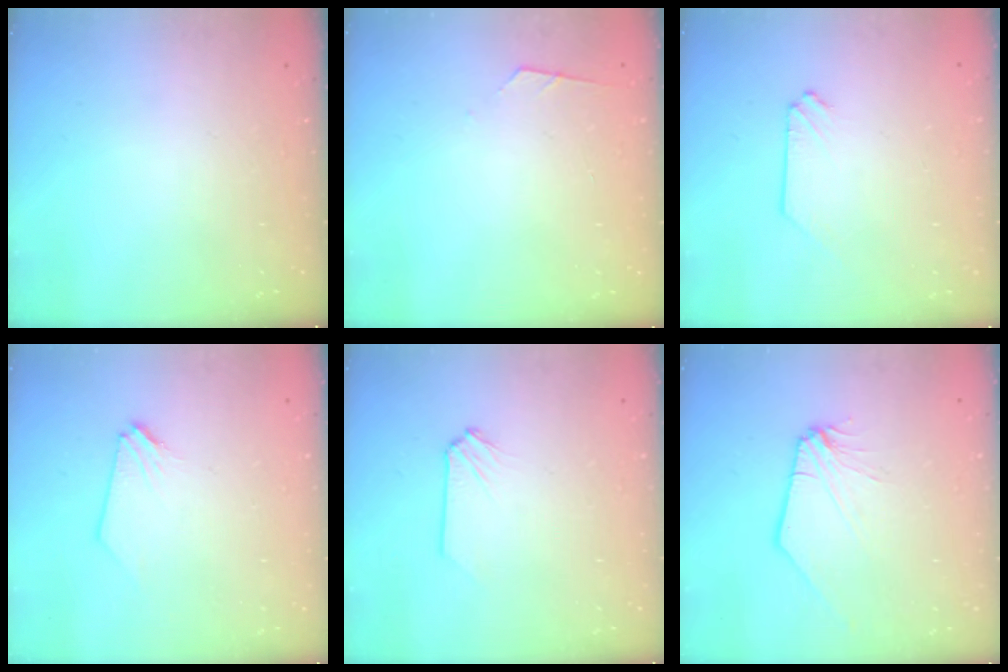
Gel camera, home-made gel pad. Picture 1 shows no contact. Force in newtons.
{"total": 3.6, "press": 3.5, "slide": 0.5}
{"total": 0.0}
{"total": 0.0}
{"total": 0.0}
{"total": 0.0}